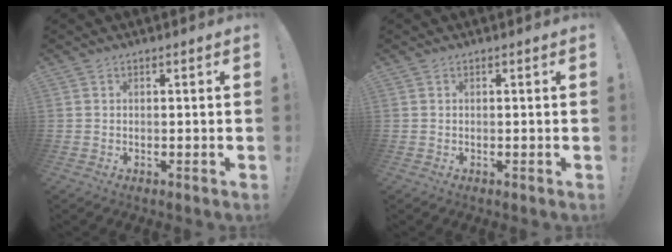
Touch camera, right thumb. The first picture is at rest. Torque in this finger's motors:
{"motor_torque": [-0.07, -0.05, -0.01, 0.01, 0.00]}